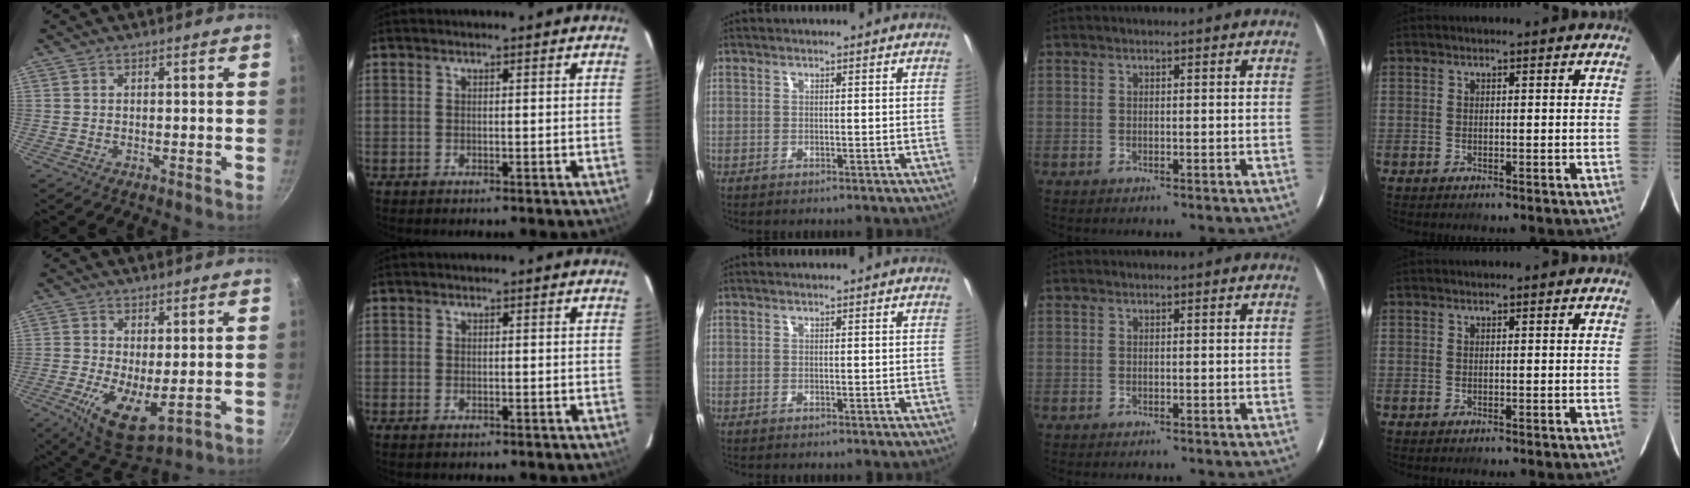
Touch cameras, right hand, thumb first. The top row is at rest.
{"thumb": {"total": 10.0, "force": [-1.3, 4.3, 8.9], "torque": [-0.156, -0.015, -0.010]}, "index": {"total": 1.3, "force": [-0.9, 0.6, 0.7], "torque": [-0.014, -0.003, -0.017]}}